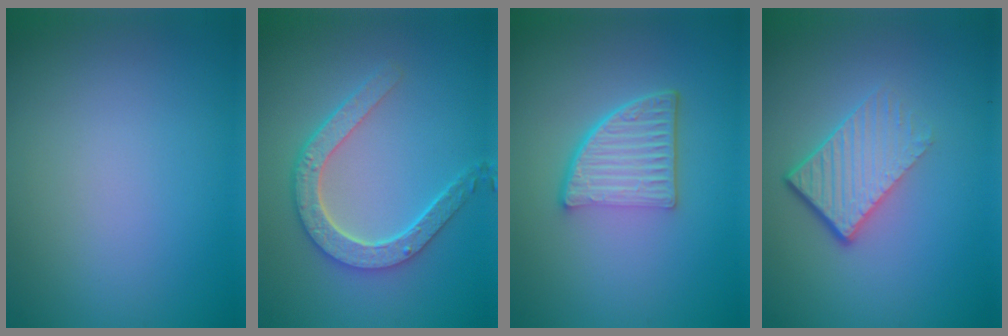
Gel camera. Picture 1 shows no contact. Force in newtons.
{"total": 4.7, "press": 3.8, "slide": 2.8}
{"total": 5.2, "press": 3.6, "slide": 3.7}
{"total": 4.6, "press": 2.9, "slide": 3.6}